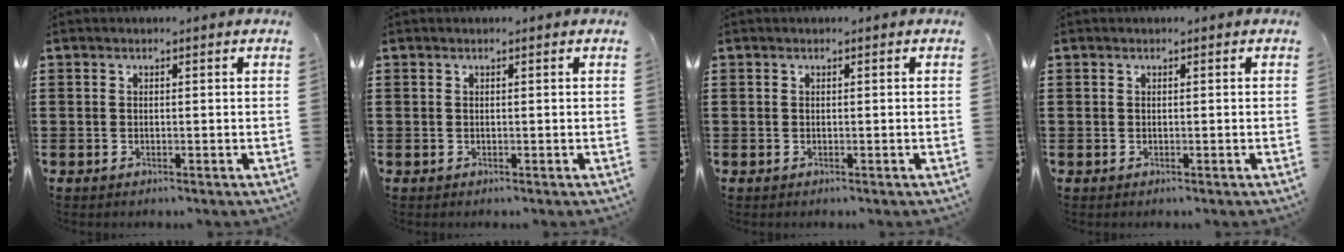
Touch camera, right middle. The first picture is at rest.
{"total": 0.0}
{"total": 0.0}
{"total": 0.0}